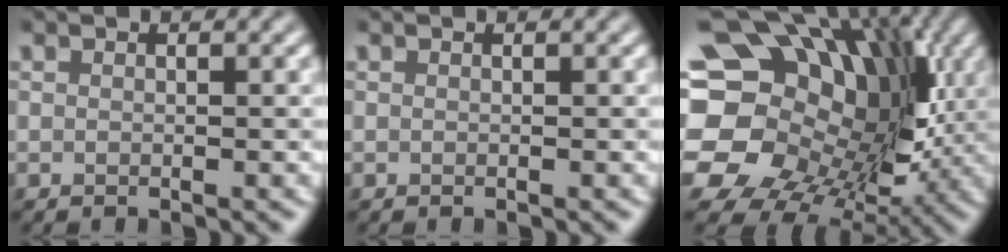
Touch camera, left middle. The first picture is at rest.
{"total": 0.0}
{"total": 18.5, "force": [2.6, 14.9, 10.7], "torque": [-0.201, 0.003, 0.054]}